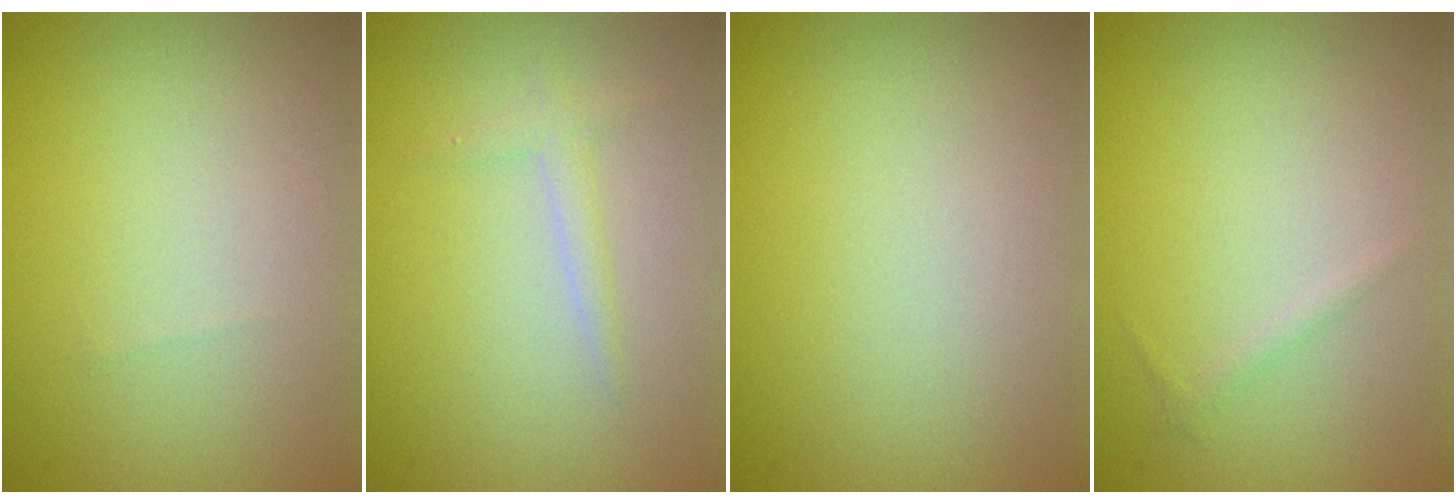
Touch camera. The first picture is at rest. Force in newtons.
{"total": 1.4, "press": 1.4, "slide": 0.1}
{"total": 0.0}
{"total": 0.5, "press": 0.5, "slide": 0.0}